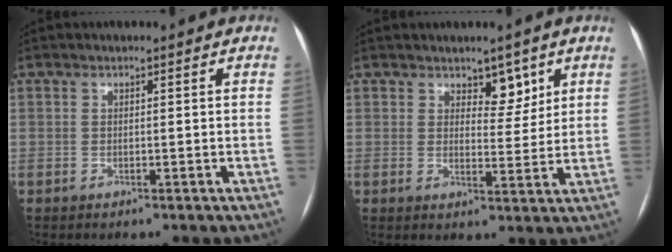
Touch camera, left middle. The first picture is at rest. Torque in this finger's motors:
{"motor_torque": [0.25, -0.29, 0.07, 0.04]}